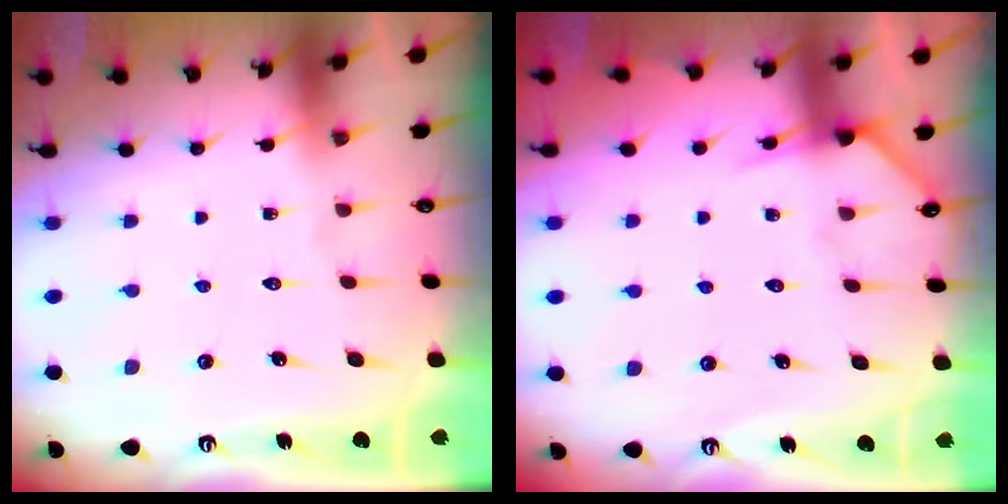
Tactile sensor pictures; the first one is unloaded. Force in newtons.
{"total": 5.1, "press": 5.1, "slide": 0.4}